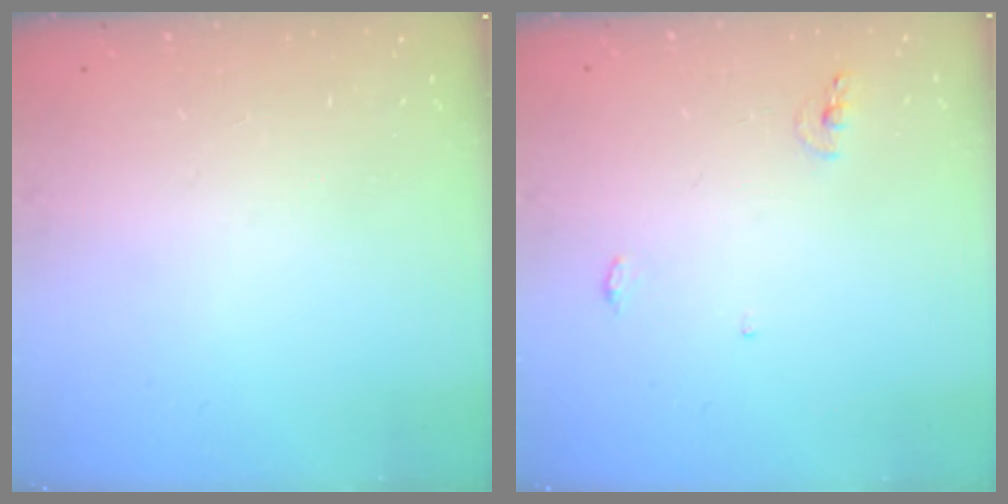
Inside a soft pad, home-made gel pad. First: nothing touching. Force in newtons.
{"total": 5.0, "press": 4.8, "slide": 1.5}